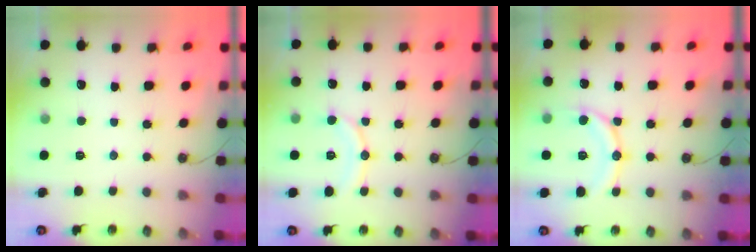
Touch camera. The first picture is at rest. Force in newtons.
{"total": 8.9, "press": 8.9, "slide": 1.0}
{"total": 12.6, "press": 12.5, "slide": 1.4}